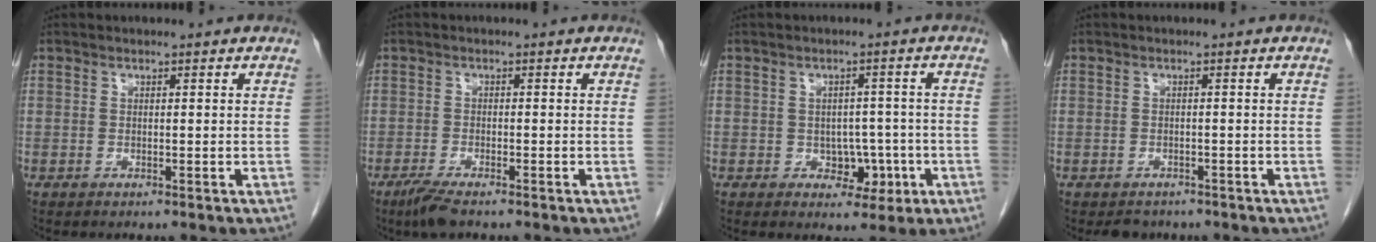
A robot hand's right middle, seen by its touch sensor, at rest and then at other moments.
{"total": 3.5, "force": [-2.6, 0.5, 2.3], "torque": [-0.052, -0.009, -0.050]}
{"total": 4.5, "force": [-1.4, 3.3, 2.7], "torque": [-0.024, 0.013, -0.007]}
{"total": 2.7, "force": [-2.2, 1.5, 0.3], "torque": [-0.009, 0.002, -0.030]}